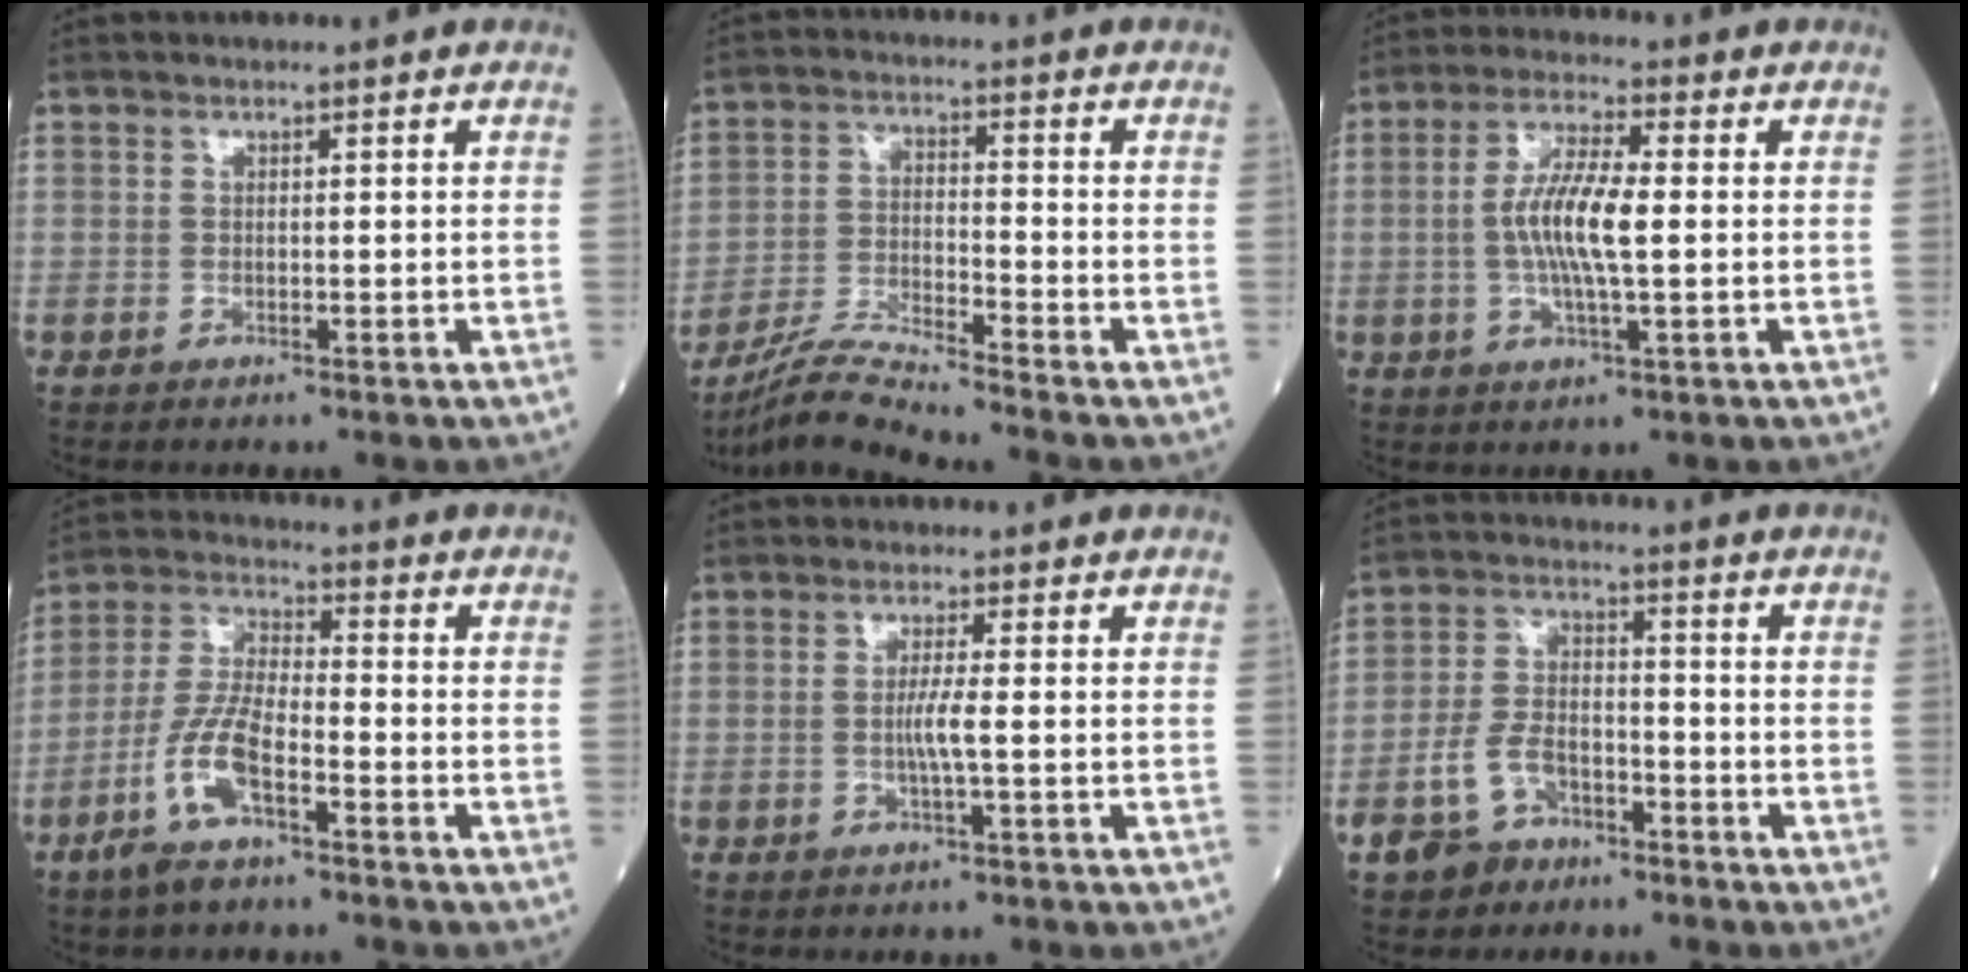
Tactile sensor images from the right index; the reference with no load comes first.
{"total": 8.2, "force": [-7.6, -2.1, 2.2], "torque": [-0.052, -0.020, -0.143]}
{"total": 8.8, "force": [-0.2, 1.4, 8.7], "torque": [-0.173, 0.001, -0.008]}
{"total": 9.1, "force": [-4.6, 2.5, 7.5], "torque": [-0.170, -0.003, -0.094]}
{"total": 3.0, "force": [-0.4, -0.3, 2.9], "torque": [-0.057, -0.003, -0.007]}
{"total": 8.0, "force": [-4.6, 5.1, 4.1], "torque": [-0.102, 0.009, -0.080]}